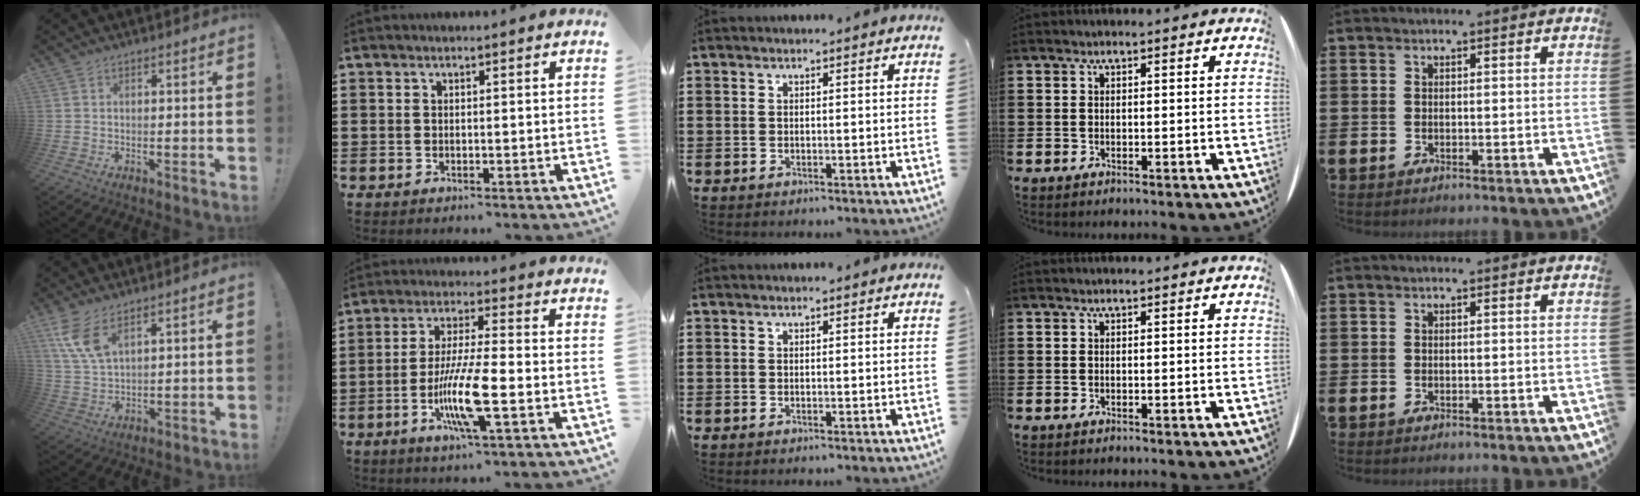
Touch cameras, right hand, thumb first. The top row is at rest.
{"thumb": {"total": 8.3, "force": [5.1, 3.1, 5.8], "torque": [-0.120, -0.018, 0.095]}, "index": {"total": 10.4, "force": [-3.5, 1.6, 9.7], "torque": [-0.197, -0.015, -0.068]}}